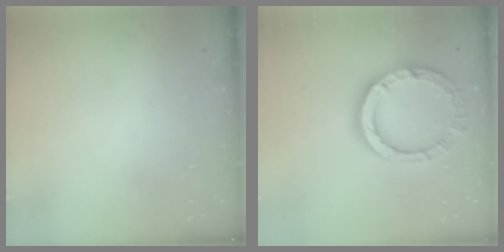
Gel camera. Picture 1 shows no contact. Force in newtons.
{"total": 13.3, "press": 13.2, "slide": 1.4}